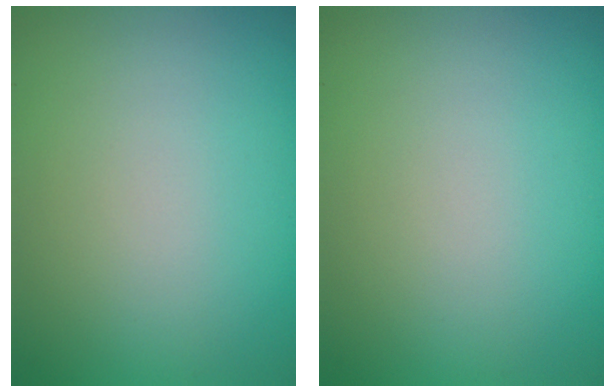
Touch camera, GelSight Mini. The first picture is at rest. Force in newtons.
{"total": 0.0}